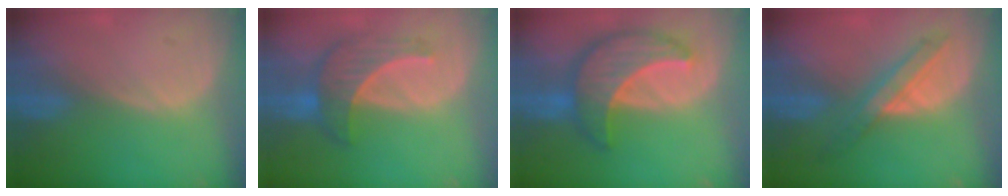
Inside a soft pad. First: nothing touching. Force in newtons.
{"total": 7.3, "press": 6.7, "slide": 2.9}
{"total": 9.5, "press": 9.5, "slide": 0.7}
{"total": 6.1, "press": 6.0, "slide": 1.0}